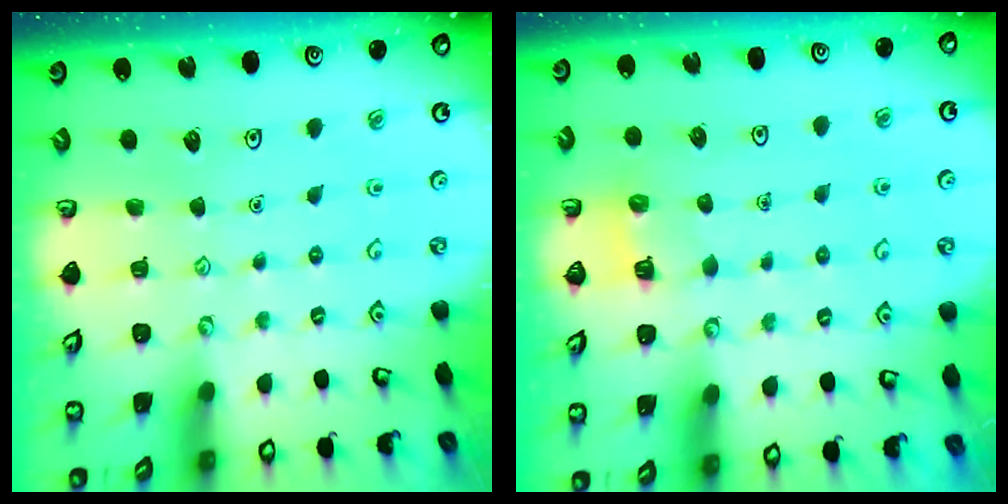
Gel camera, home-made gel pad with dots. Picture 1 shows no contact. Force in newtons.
{"total": 3.8, "press": 3.8, "slide": 0.3}